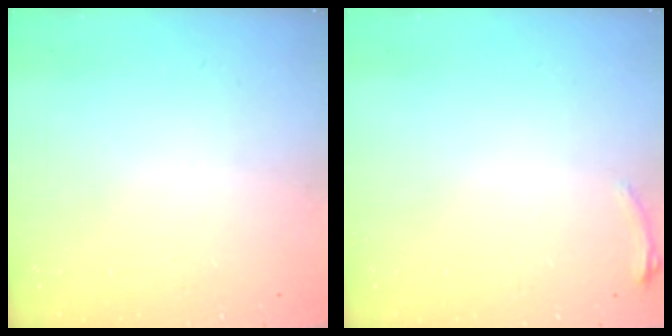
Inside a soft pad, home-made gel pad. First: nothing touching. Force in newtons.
{"total": 5.0, "press": 4.7, "slide": 1.9}